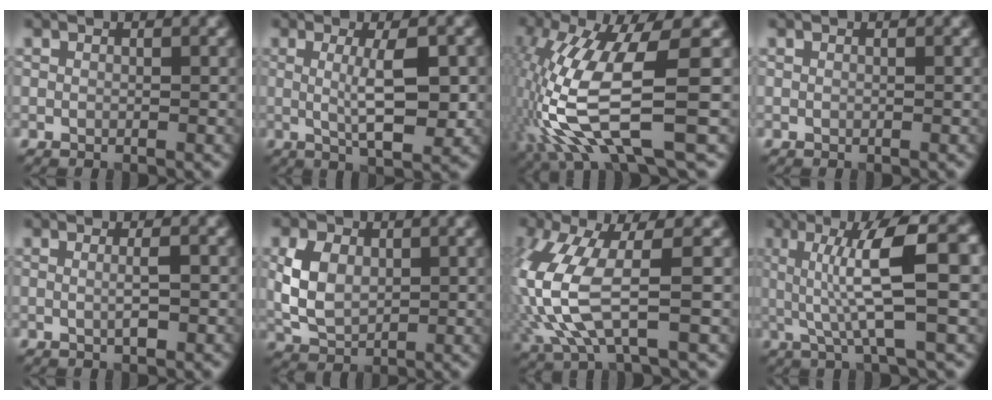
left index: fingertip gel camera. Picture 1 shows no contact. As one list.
[{"total": 5.5, "force": [0.5, 1.3, 5.4], "torque": [-0.088, -0.005, 0.010]}, {"total": 11.5, "force": [-1.3, 2.9, 11.0], "torque": [-0.235, -0.012, -0.019]}, {"total": 0.0}, {"total": 1.7, "force": [0.0, 0.2, 1.7], "torque": [-0.032, 0.001, -0.002]}, {"total": 4.7, "force": [0.6, 3.3, 3.3], "torque": [-0.071, 0.002, 0.012]}, {"total": 7.9, "force": [-0.2, 2.5, 7.5], "torque": [-0.195, -0.005, 0.001]}, {"total": 8.4, "force": [1.0, 1.6, 8.1], "torque": [-0.134, 0.005, 0.019]}]